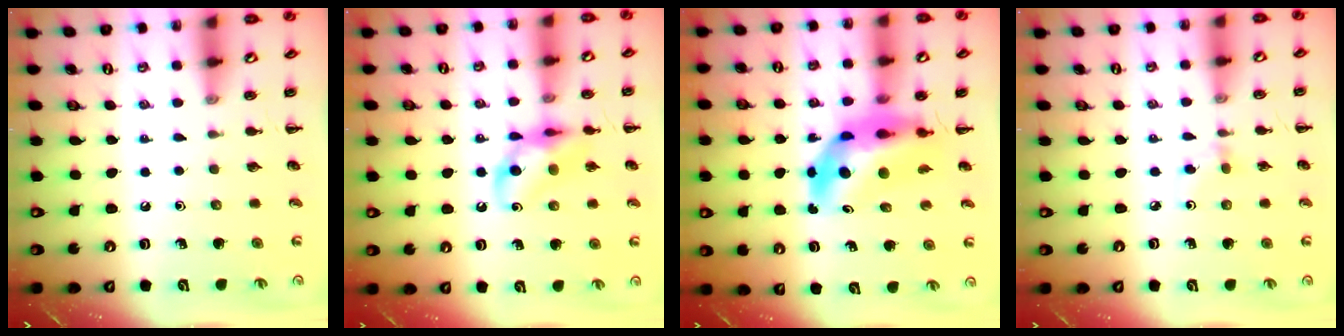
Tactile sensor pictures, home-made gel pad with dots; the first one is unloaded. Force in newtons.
{"total": 12.9, "press": 12.7, "slide": 1.9}
{"total": 10.2, "press": 9.8, "slide": 2.8}
{"total": 2.9, "press": 2.6, "slide": 1.2}